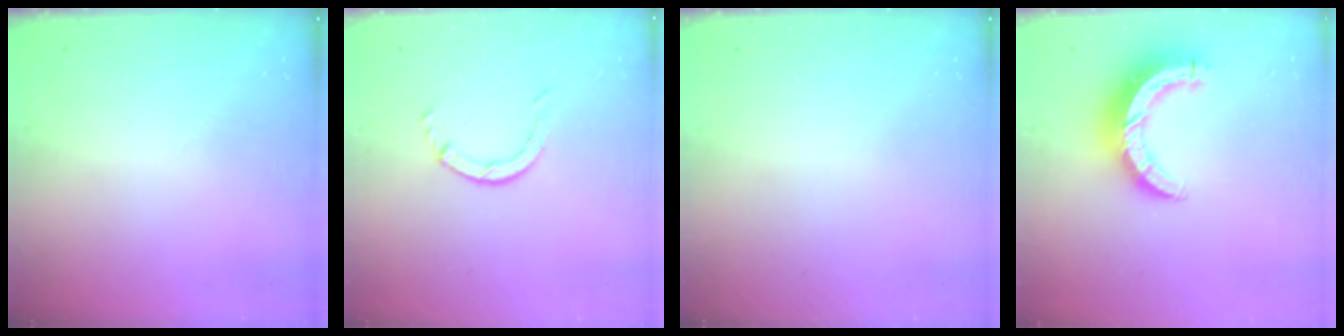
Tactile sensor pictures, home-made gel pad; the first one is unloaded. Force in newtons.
{"total": 0.8, "press": 0.7, "slide": 0.1}
{"total": 0.0}
{"total": 10.6, "press": 10.5, "slide": 1.2}